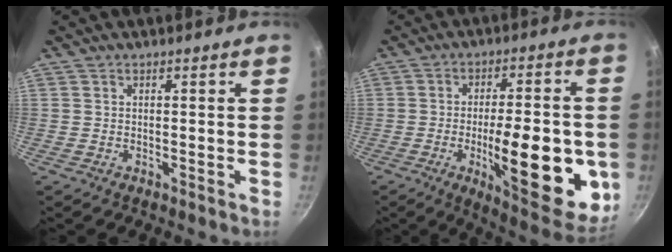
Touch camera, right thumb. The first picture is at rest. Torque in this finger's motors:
{"motor_torque": [2.53, 2.49, 1.76, -0.08, 0.19]}